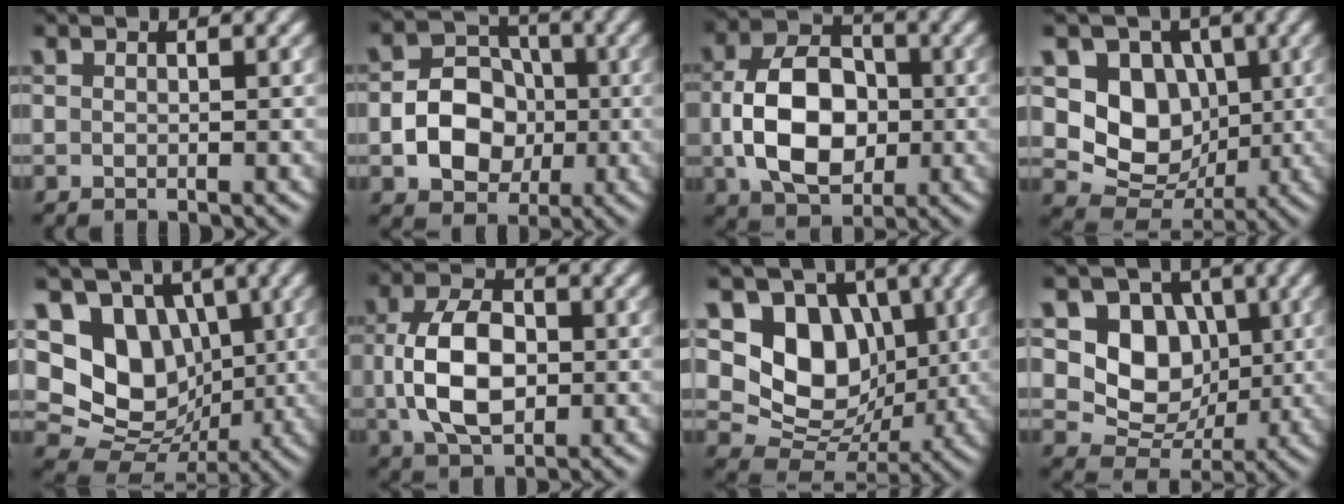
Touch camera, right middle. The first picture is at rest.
{"total": 6.0, "force": [-1.3, 4.8, 3.5], "torque": [-0.049, -0.001, -0.029]}
{"total": 8.7, "force": [-0.8, 5.8, 6.4], "torque": [-0.124, 0.003, -0.019]}
{"total": 7.3, "force": [1.1, 6.1, 3.9], "torque": [-0.064, -0.011, 0.011]}
{"total": 10.5, "force": [2.2, 8.6, 5.5], "torque": [-0.094, 0.018, 0.017]}
{"total": 7.1, "force": [-0.3, 4.4, 5.6], "torque": [-0.119, 0.000, -0.008]}
{"total": 8.4, "force": [2.0, 6.7, 4.7], "torque": [-0.077, -0.017, 0.027]}
{"total": 6.9, "force": [1.3, 5.6, 3.8], "torque": [-0.056, -0.007, 0.013]}